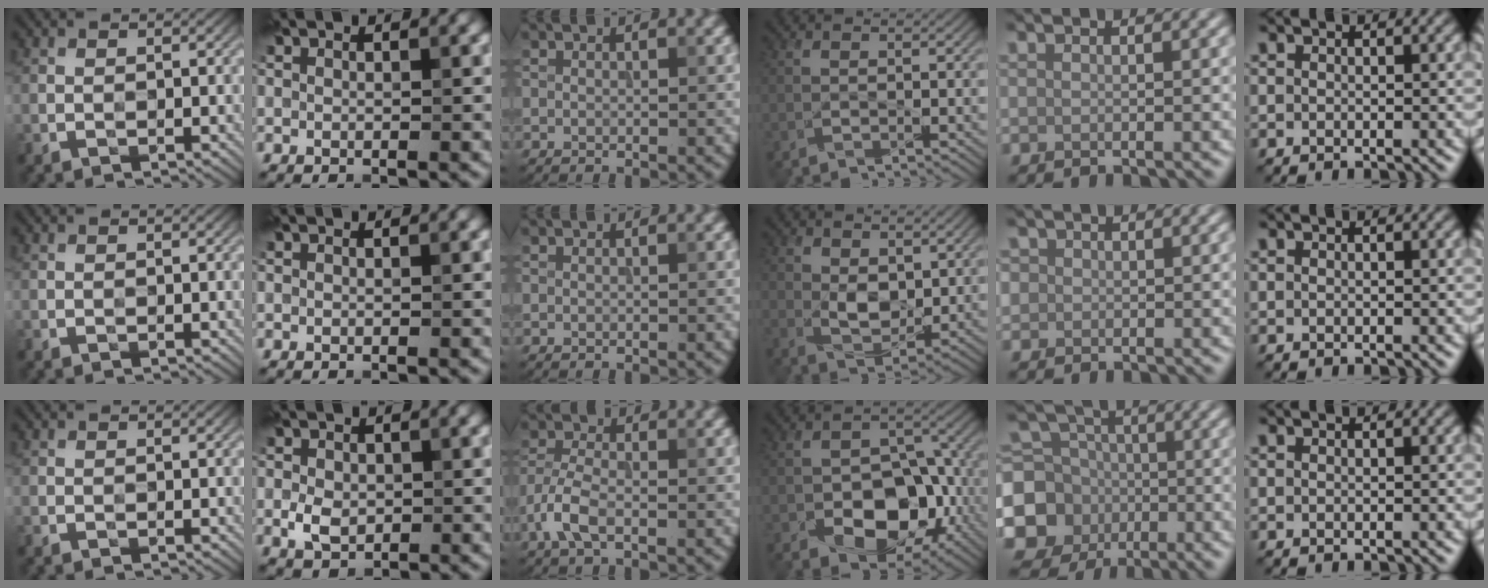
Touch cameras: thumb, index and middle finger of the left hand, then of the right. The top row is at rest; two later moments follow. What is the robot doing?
{"motion": "wipe", "object": "compact mirror"}